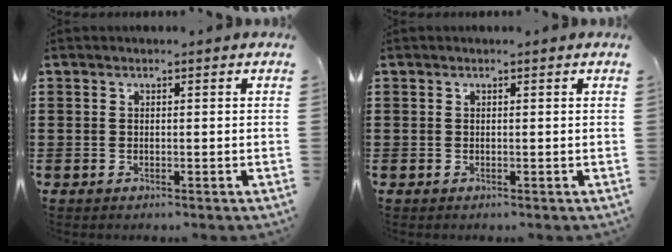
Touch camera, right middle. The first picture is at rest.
{"total": 0.0}